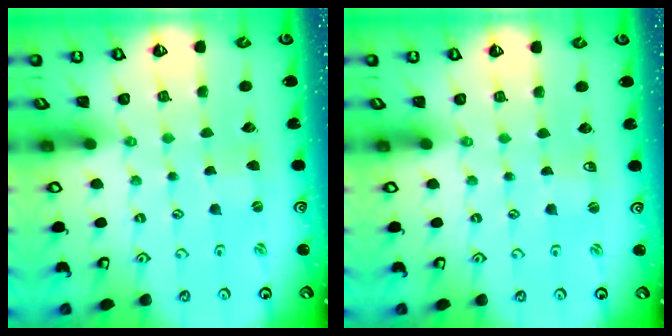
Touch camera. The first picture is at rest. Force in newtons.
{"total": 1.2, "press": 1.2, "slide": 0.2}